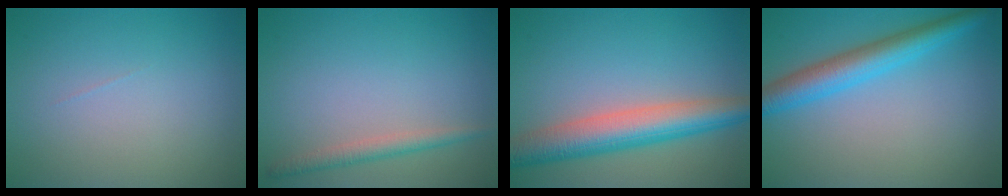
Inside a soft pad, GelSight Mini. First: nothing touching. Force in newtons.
{"total": 1.9, "press": 1.9, "slide": 0.0}
{"total": 6.8, "press": 6.8, "slide": 0.2}
{"total": 4.8, "press": 4.8, "slide": 0.2}